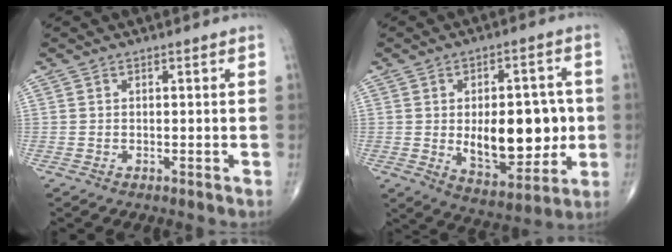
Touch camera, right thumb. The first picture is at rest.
{"total": 17.0, "force": [-0.9, 9.1, 14.4], "torque": [-0.165, -0.003, 0.003]}